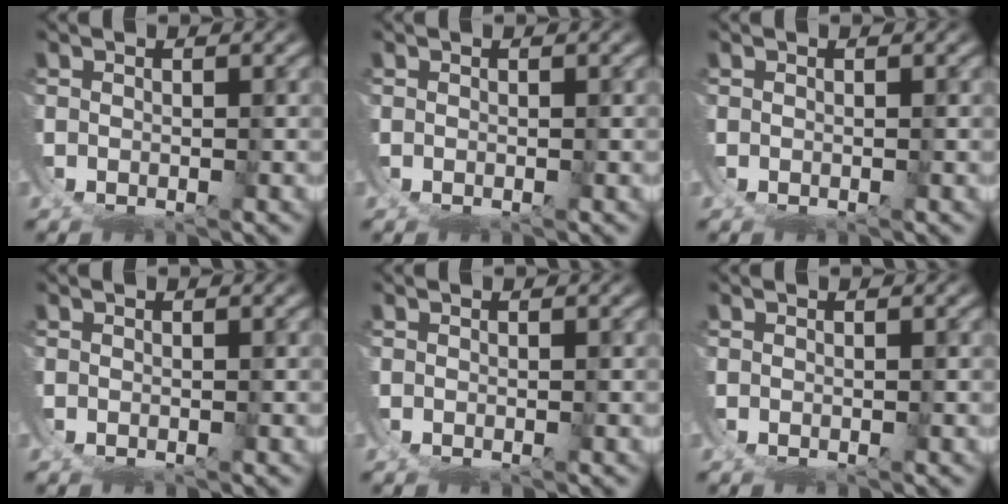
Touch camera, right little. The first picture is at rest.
{"total": 0.0}
{"total": 0.0}
{"total": 0.0}
{"total": 0.0}
{"total": 0.0}